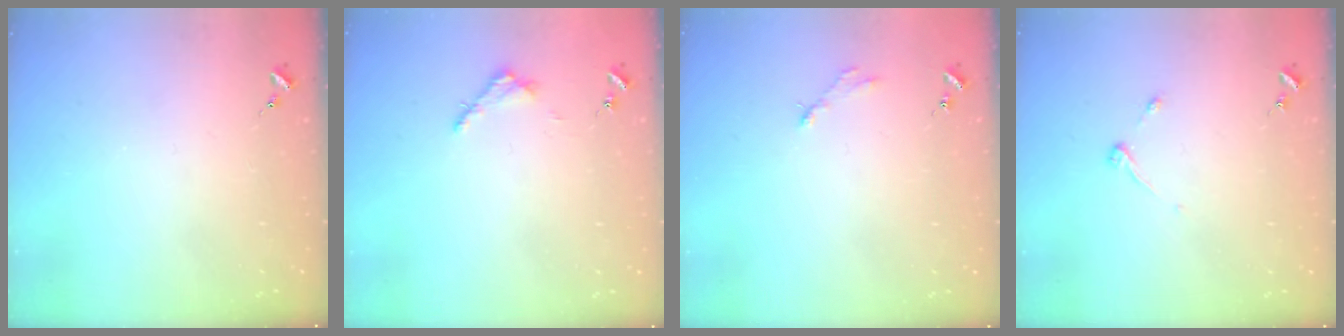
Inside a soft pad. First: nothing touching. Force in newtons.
{"total": 3.2, "press": 3.2, "slide": 0.4}
{"total": 2.8, "press": 2.8, "slide": 0.4}
{"total": 3.7, "press": 3.6, "slide": 0.6}